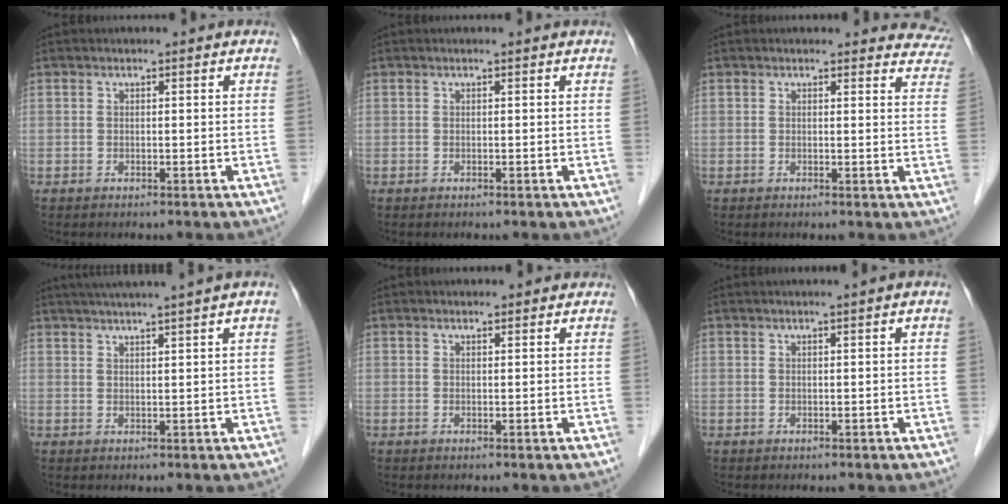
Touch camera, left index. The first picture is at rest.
{"total": 1.3, "force": [1.3, 0.1, 0.2], "torque": [-0.012, 0.013, 0.014]}
{"total": 10.4, "force": [9.9, 3.1, 1.0], "torque": [0.037, -0.018, 0.068]}
{"total": 7.9, "force": [6.4, -1.3, 4.3], "torque": [-0.062, 0.023, 0.087]}
{"total": 2.1, "force": [1.9, 0.8, 0.4], "torque": [-0.005, 0.013, 0.020]}
{"total": 1.5, "force": [1.1, -0.3, 1.0], "torque": [-0.016, 0.011, 0.023]}